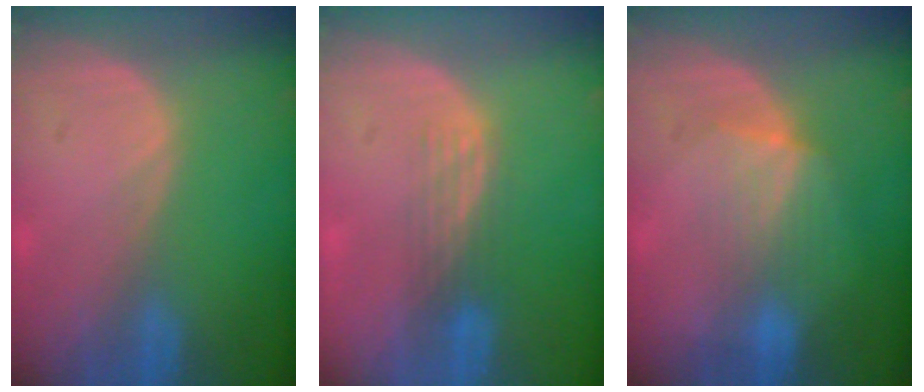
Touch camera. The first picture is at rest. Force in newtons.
{"total": 3.0, "press": 2.7, "slide": 1.3}
{"total": 4.6, "press": 4.4, "slide": 1.1}